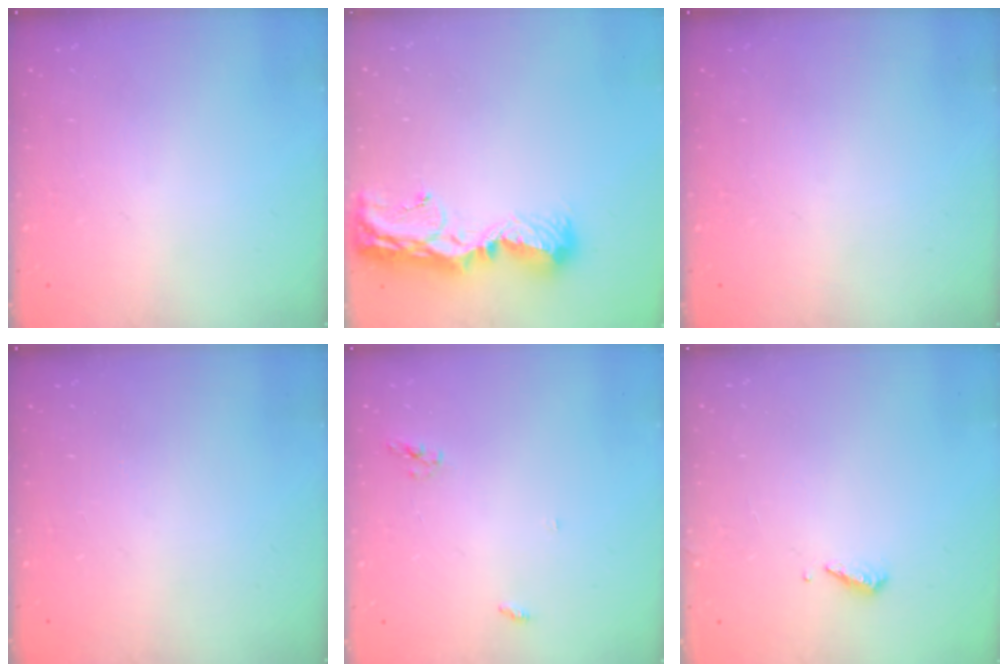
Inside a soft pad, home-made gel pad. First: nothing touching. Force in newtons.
{"total": 12.3, "press": 12.3, "slide": 1.3}
{"total": 0.0}
{"total": 0.0}
{"total": 3.8, "press": 3.8, "slide": 0.1}
{"total": 4.0, "press": 3.9, "slide": 0.3}